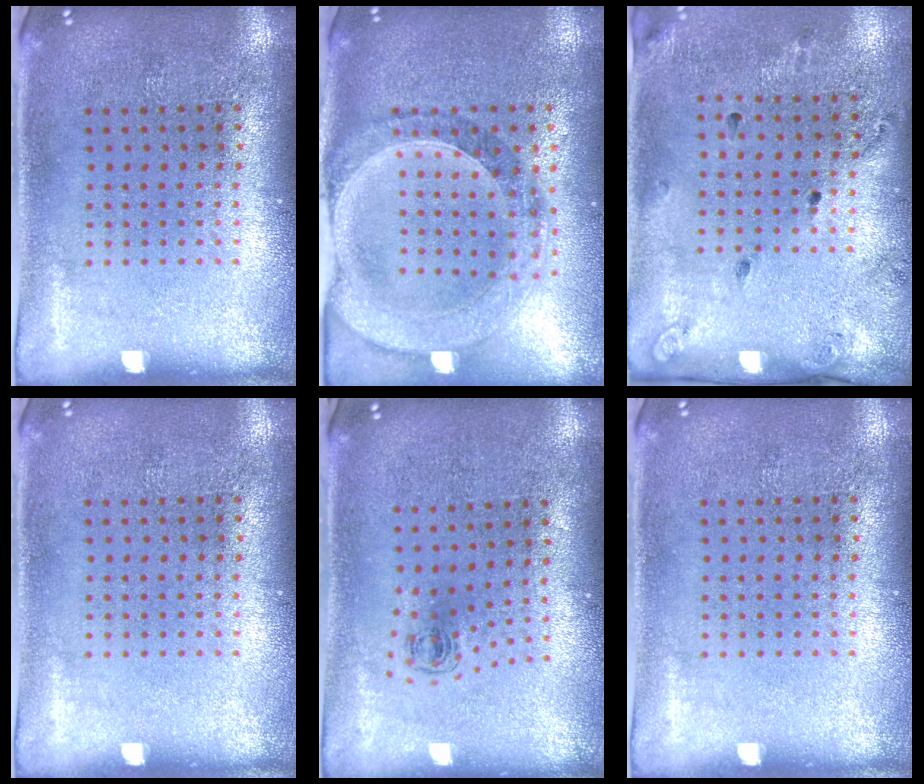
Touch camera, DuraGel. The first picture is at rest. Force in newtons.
{"total": 1.4, "press": 1.4, "slide": 0.3}
{"total": 1.8, "press": 1.2, "slide": 1.3}
{"total": 0.0}
{"total": 0.6, "press": 0.3, "slide": 0.5}
{"total": 0.0}